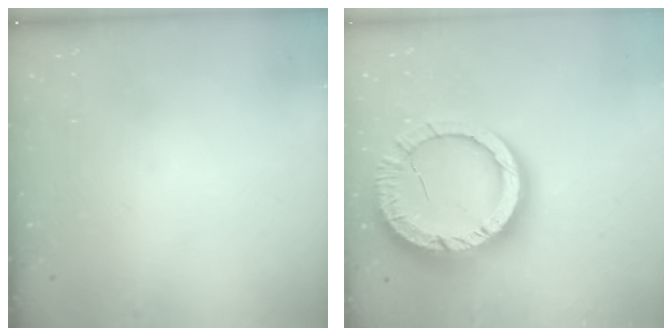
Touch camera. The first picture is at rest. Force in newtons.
{"total": 19.3, "press": 19.2, "slide": 1.7}